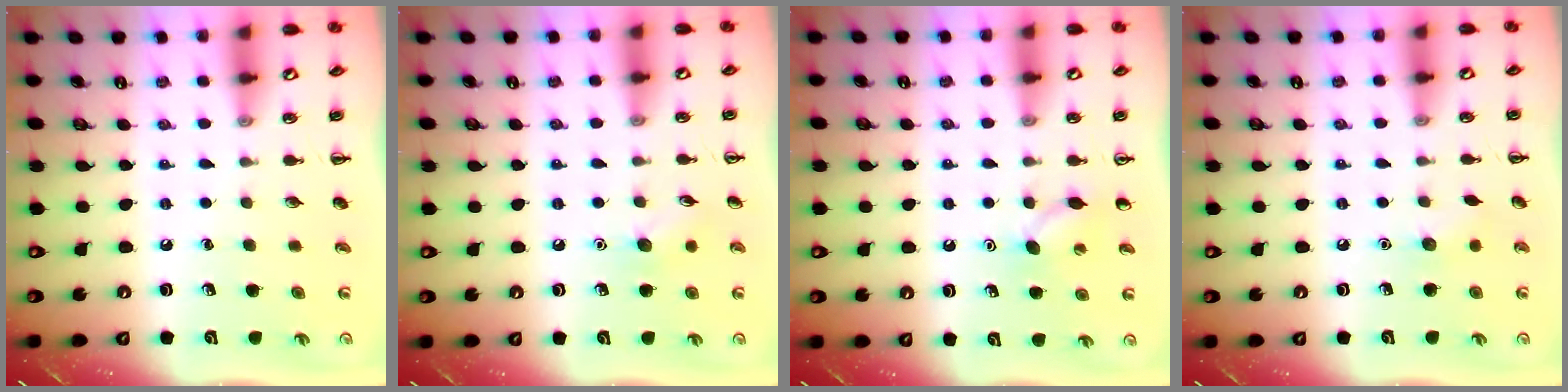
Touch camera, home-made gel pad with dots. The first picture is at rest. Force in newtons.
{"total": 6.8, "press": 6.7, "slide": 1.4}
{"total": 5.8, "press": 5.6, "slide": 1.7}
{"total": 5.4, "press": 5.2, "slide": 1.4}